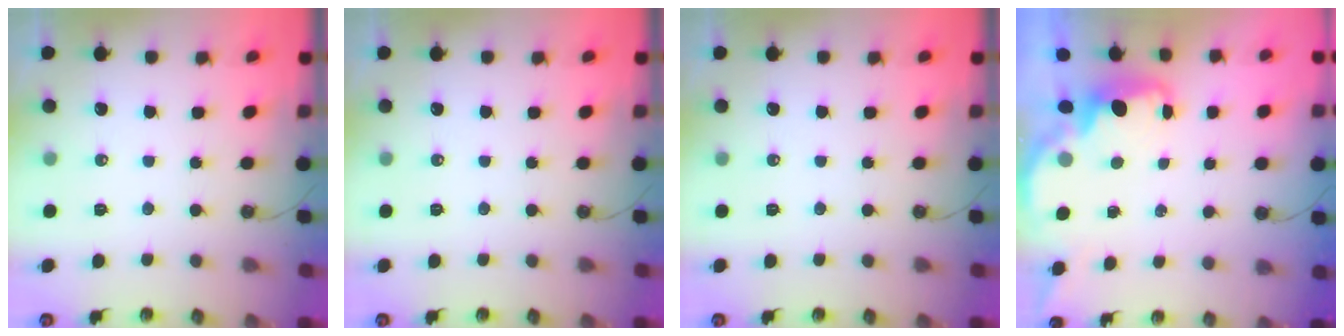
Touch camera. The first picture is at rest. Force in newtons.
{"total": 0.0}
{"total": 0.0}
{"total": 1.6, "press": 1.4, "slide": 0.7}